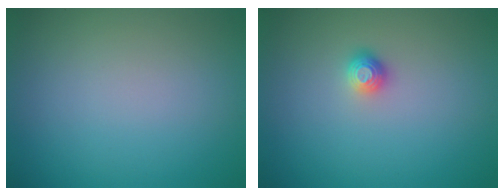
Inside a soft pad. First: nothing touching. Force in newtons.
{"total": 1.1, "press": 1.1, "slide": 0.4}